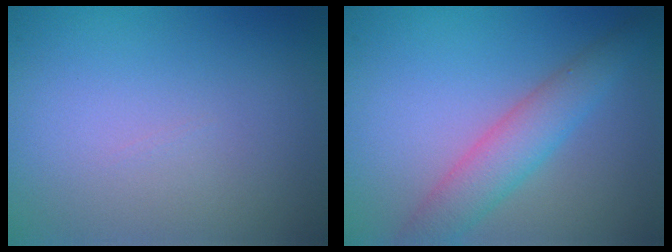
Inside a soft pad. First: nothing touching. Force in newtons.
{"total": 4.1, "press": 4.1, "slide": 0.1}